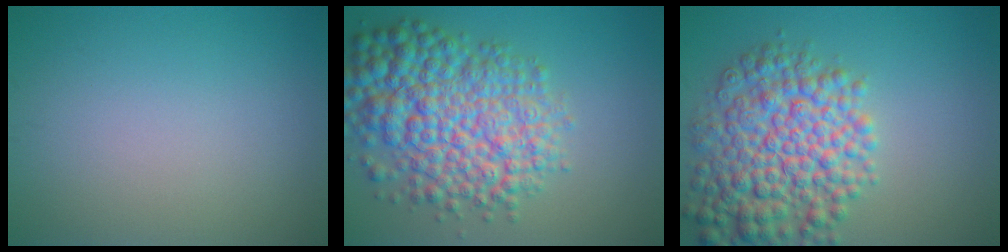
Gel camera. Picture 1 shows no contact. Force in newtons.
{"total": 9.8, "press": 9.8, "slide": 0.3}
{"total": 8.7, "press": 8.7, "slide": 0.2}